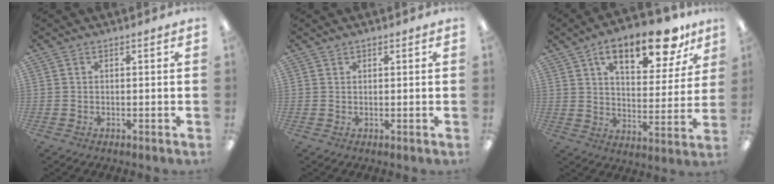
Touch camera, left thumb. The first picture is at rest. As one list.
[{"total": 0.7, "force": [0.7, 0.2, 0.2], "torque": [-0.004, 0.000, 0.013]}, {"total": 17.5, "force": [11.0, 7.6, 11.4], "torque": [-0.156, -0.050, 0.177]}]